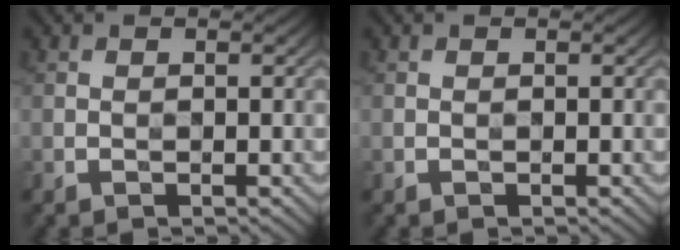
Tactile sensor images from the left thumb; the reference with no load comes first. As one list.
[{"total": 0.0}]